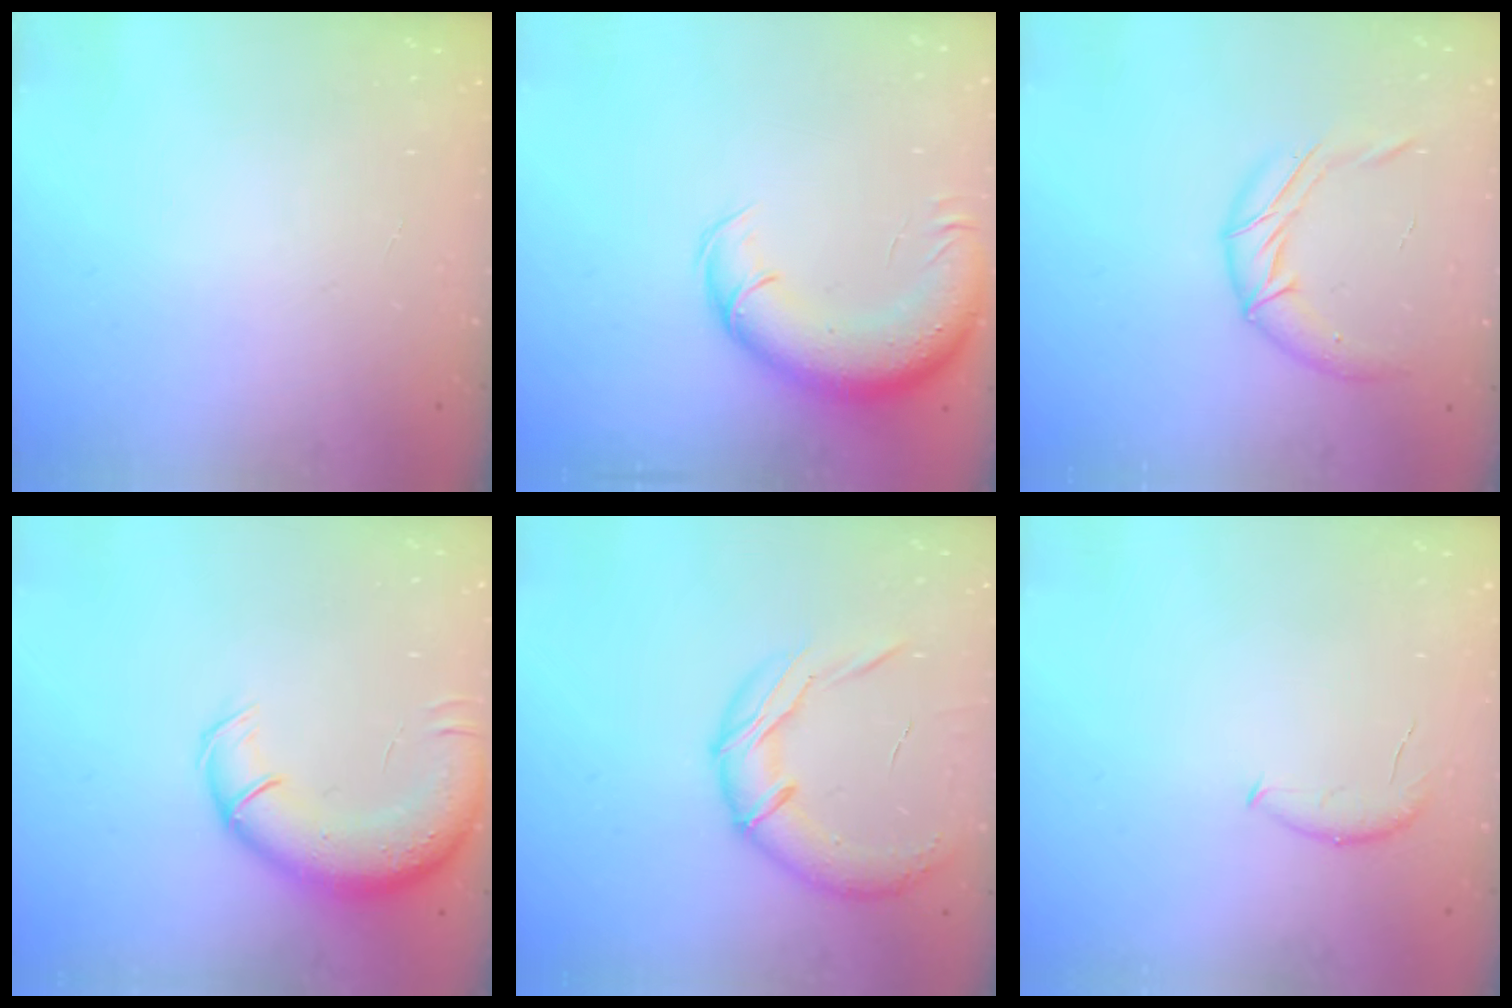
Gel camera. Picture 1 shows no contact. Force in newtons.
{"total": 13.8, "press": 13.2, "slide": 4.1}
{"total": 10.8, "press": 10.7, "slide": 1.3}
{"total": 13.8, "press": 13.3, "slide": 3.7}
{"total": 14.9, "press": 14.7, "slide": 2.3}
{"total": 6.5, "press": 6.4, "slide": 0.8}